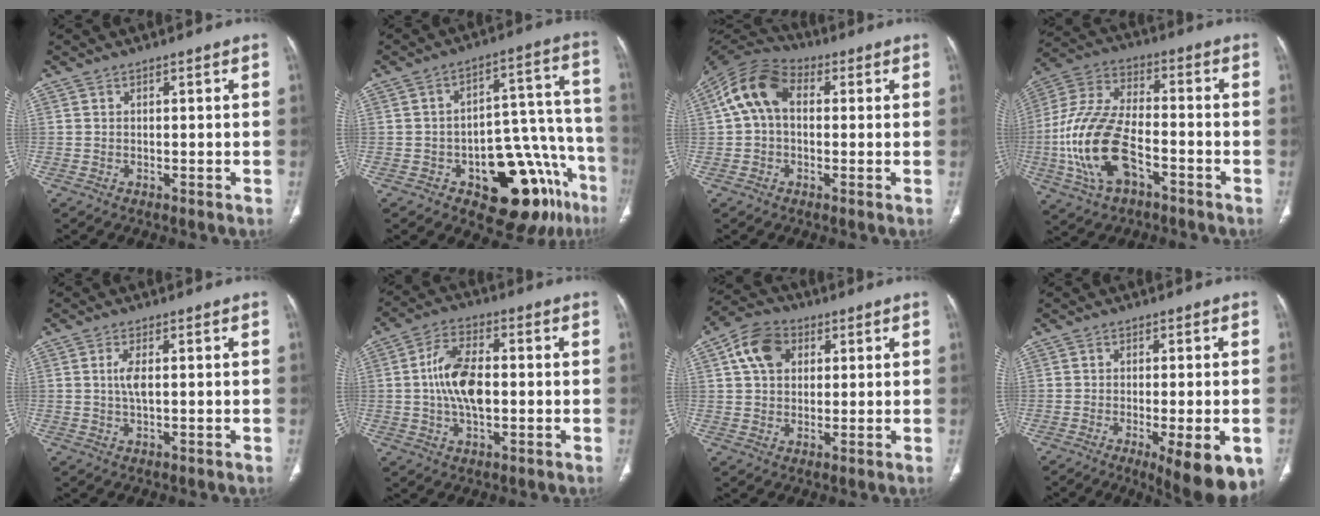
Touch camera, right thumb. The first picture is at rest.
{"total": 19.5, "force": [-10.2, 8.8, 14.1], "torque": [-0.108, 0.089, -0.130]}
{"total": 11.0, "force": [1.5, 7.6, 7.8], "torque": [-0.143, 0.034, 0.015]}
{"total": 17.9, "force": [-5.8, 9.3, 14.1], "torque": [-0.298, 0.029, -0.109]}
{"total": 2.9, "force": [0.4, 1.0, 2.7], "torque": [-0.064, 0.000, 0.008]}
{"total": 10.8, "force": [0.0, 5.6, 9.2], "torque": [-0.174, 0.011, -0.004]}
{"total": 9.0, "force": [2.9, 6.7, 5.2], "torque": [-0.080, 0.008, 0.046]}
{"total": 12.2, "force": [-5.4, 3.5, 10.4], "torque": [-0.112, -0.007, -0.066]}